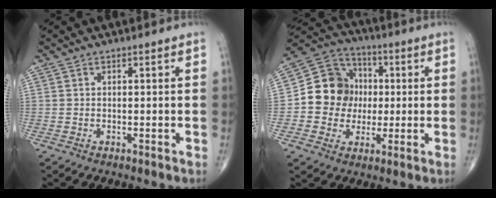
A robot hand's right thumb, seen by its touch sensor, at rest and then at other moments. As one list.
[{"total": 12.9, "force": [-0.1, 11.8, 5.4], "torque": [-0.053, 0.024, -0.007]}]